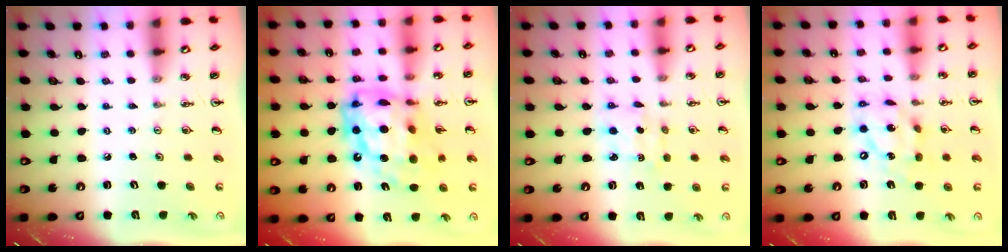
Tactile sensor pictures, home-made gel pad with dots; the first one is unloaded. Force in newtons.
{"total": 21.3, "press": 21.2, "slide": 2.0}
{"total": 2.5, "press": 2.5, "slide": 0.3}
{"total": 13.5, "press": 13.4, "slide": 0.9}